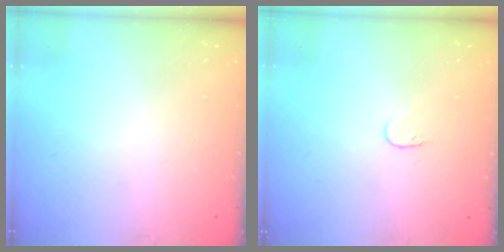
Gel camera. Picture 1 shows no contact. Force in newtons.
{"total": 3.8, "press": 3.8, "slide": 0.3}